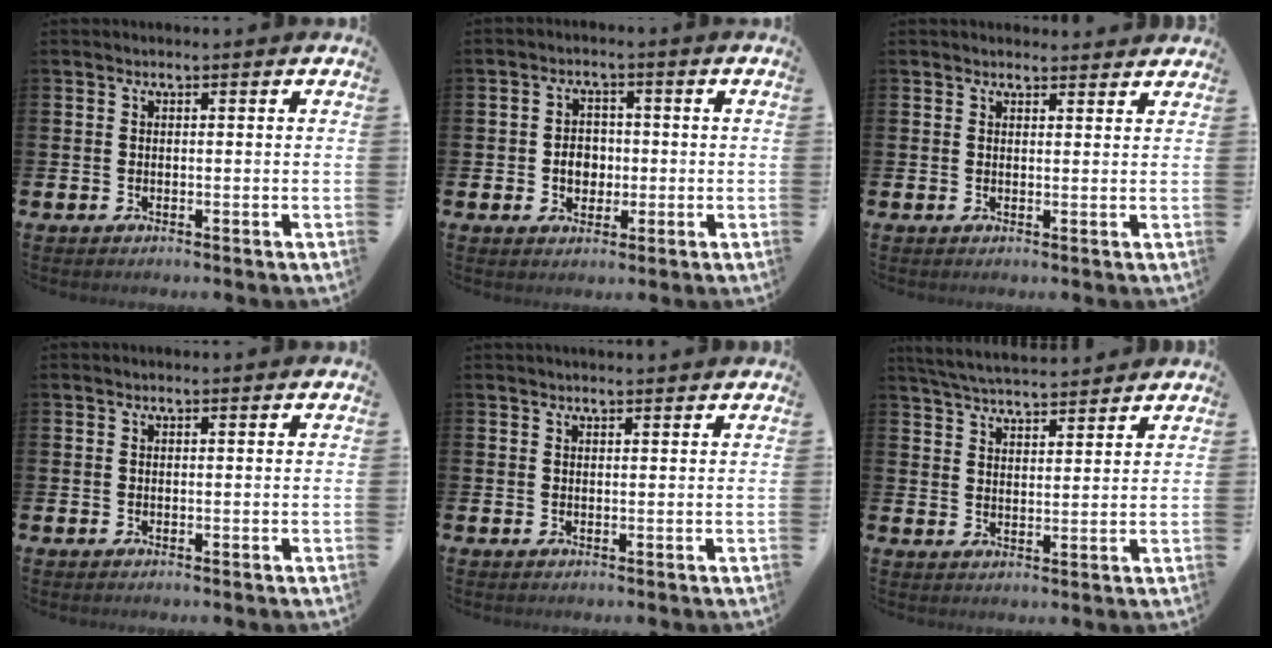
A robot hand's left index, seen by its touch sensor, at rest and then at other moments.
{"total": 3.6, "force": [-0.4, 2.9, 2.1], "torque": [-0.024, 0.000, -0.016]}
{"total": 1.8, "force": [1.7, 0.5, 0.0], "torque": [0.005, -0.005, 0.030]}
{"total": 0.0}
{"total": 1.0, "force": [0.9, 0.0, 0.2], "torque": [0.004, -0.004, 0.016]}
{"total": 5.1, "force": [5.0, 0.5, 0.6], "torque": [-0.022, -0.028, 0.089]}